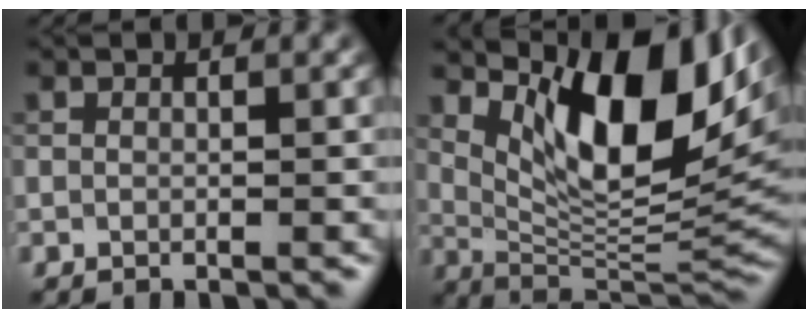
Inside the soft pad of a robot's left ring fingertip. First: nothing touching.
{"total": 11.7, "force": [4.6, 4.4, 9.9], "torque": [-0.152, -0.010, 0.092]}